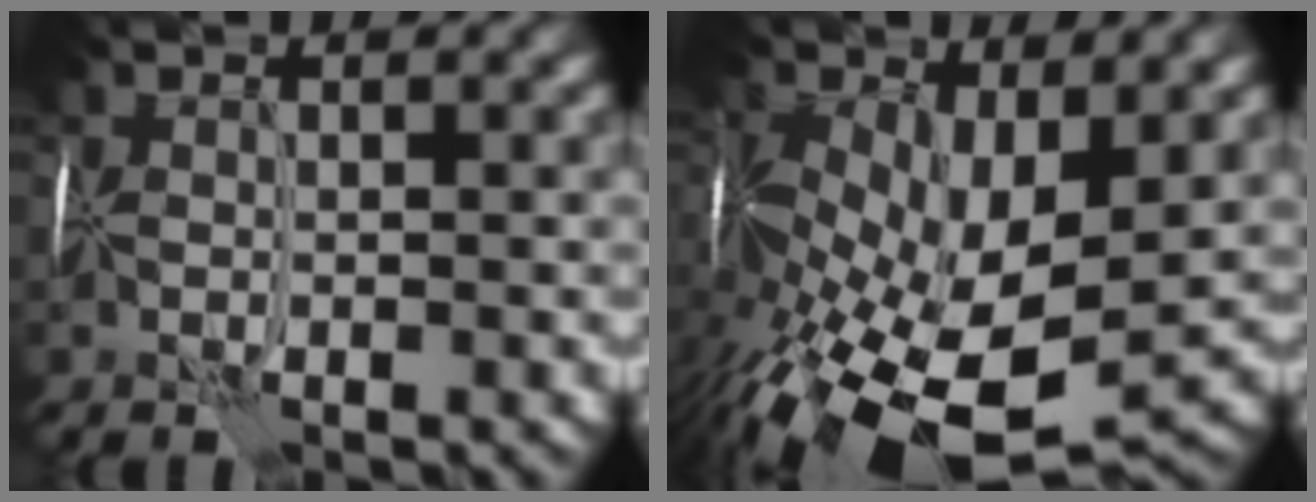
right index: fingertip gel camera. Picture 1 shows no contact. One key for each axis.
{"total": 14.1, "fx": -4.5, "fy": 7.1, "fz": 11.3, "tx": -0.231, "ty": -0.049, "tz": -0.066}